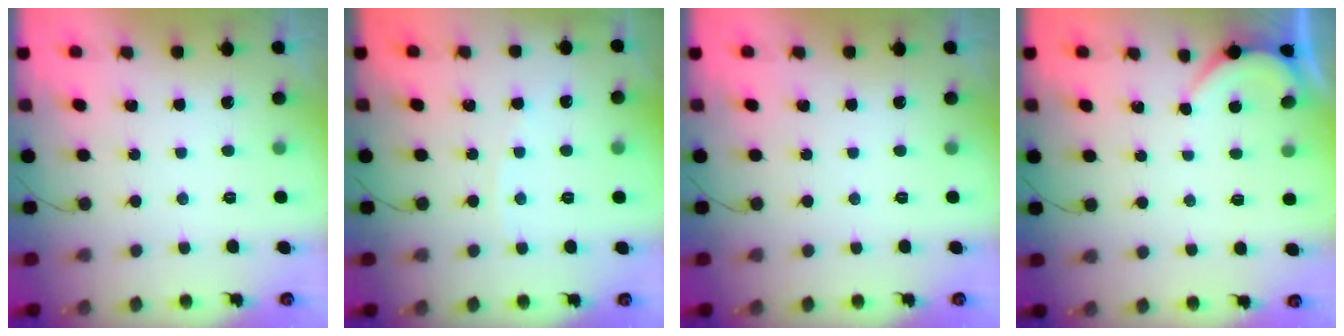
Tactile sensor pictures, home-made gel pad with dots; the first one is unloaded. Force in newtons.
{"total": 2.2, "press": 2.2, "slide": 0.3}
{"total": 0.0}
{"total": 1.3, "press": 1.3, "slide": 0.2}